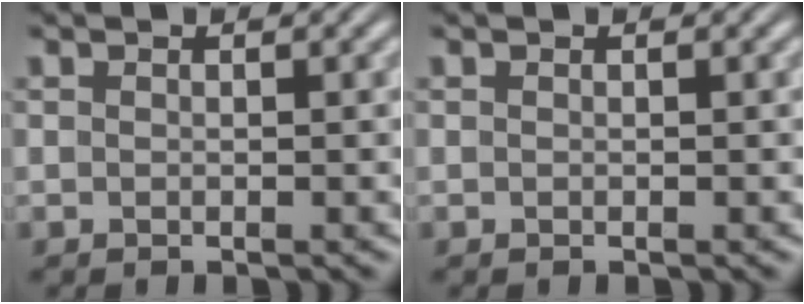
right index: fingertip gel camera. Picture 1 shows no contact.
{"total": 0.0}